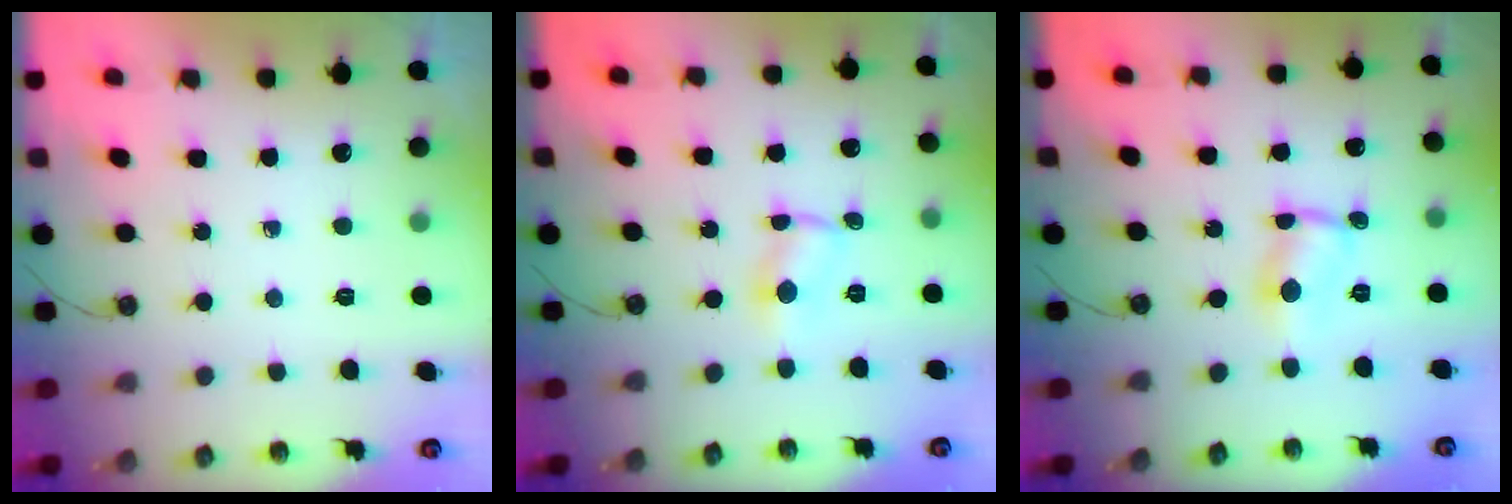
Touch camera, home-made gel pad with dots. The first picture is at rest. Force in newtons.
{"total": 1.9, "press": 1.9, "slide": 0.2}
{"total": 1.6, "press": 1.5, "slide": 0.1}